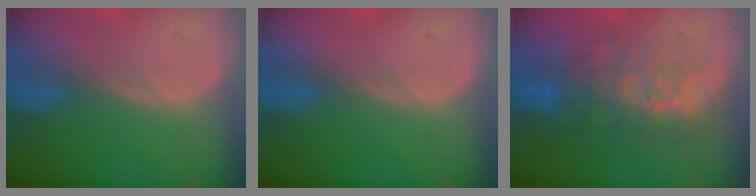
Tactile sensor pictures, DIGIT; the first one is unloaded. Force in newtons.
{"total": 0.0}
{"total": 9.9, "press": 8.5, "slide": 5.1}